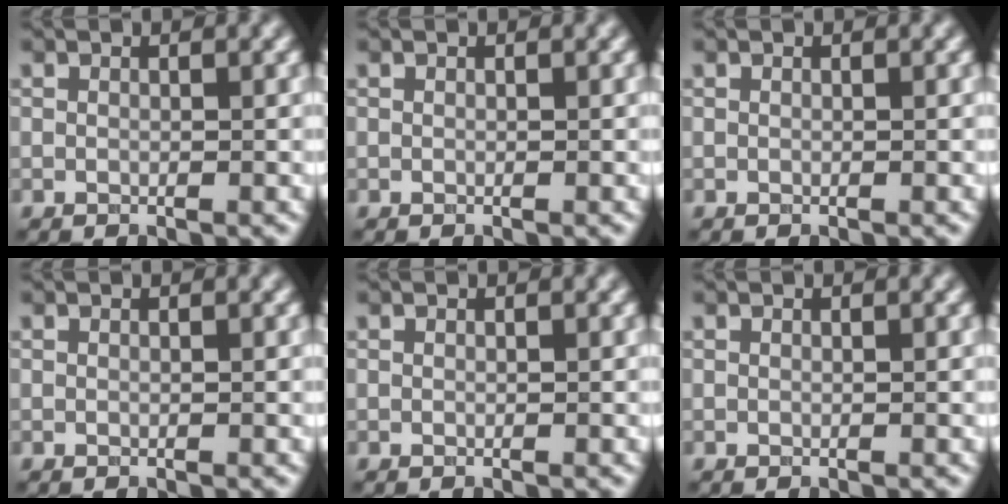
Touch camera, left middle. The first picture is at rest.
{"total": 0.0}
{"total": 0.0}
{"total": 0.0}
{"total": 0.0}
{"total": 0.0}